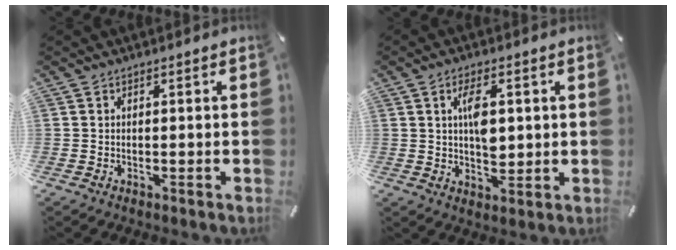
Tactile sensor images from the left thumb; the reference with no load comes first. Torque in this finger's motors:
{"motor_torque": [0.85, 1.99, 0.72, -0.57, 0.38]}